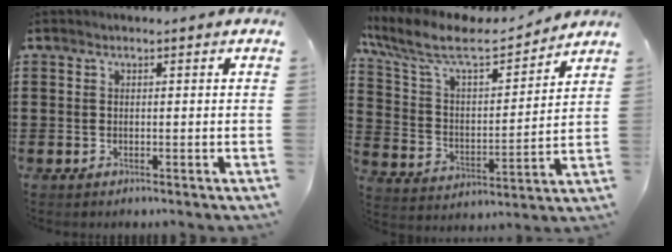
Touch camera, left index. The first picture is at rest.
{"total": 9.5, "force": [8.0, 2.3, 4.6], "torque": [-0.122, -0.044, 0.134]}